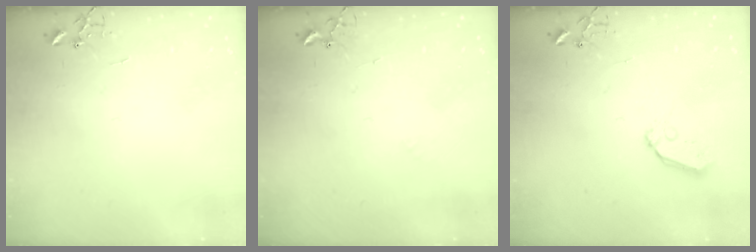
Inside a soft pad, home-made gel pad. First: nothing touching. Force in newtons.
{"total": 4.9, "press": 4.9, "slide": 0.5}
{"total": 6.9, "press": 6.9, "slide": 0.5}